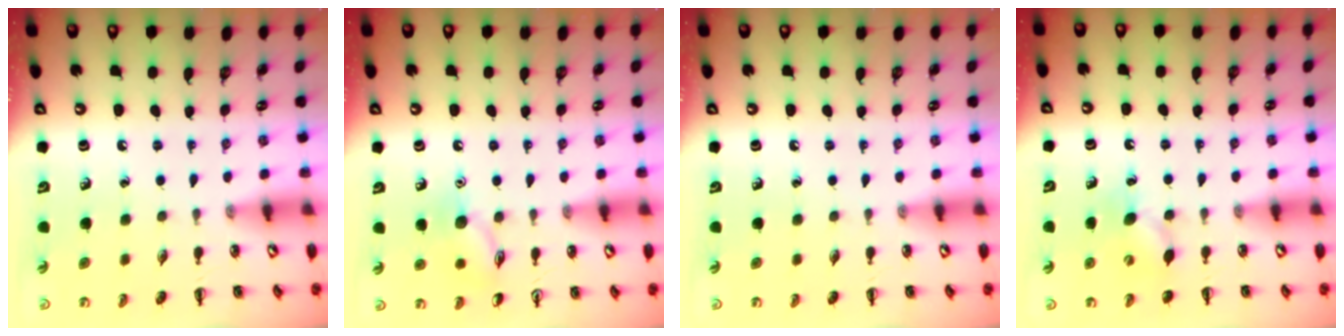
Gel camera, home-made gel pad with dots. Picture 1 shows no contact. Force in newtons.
{"total": 9.2, "press": 9.2, "slide": 0.4}
{"total": 0.0}
{"total": 5.4, "press": 5.2, "slide": 1.6}